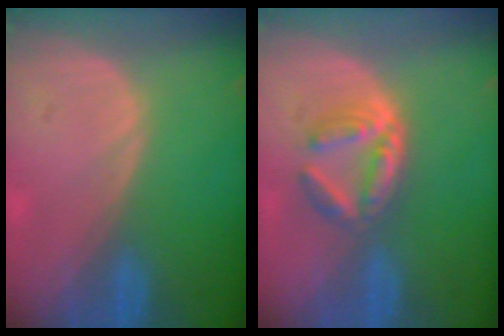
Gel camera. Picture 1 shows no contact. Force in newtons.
{"total": 5.8, "press": 5.3, "slide": 2.4}